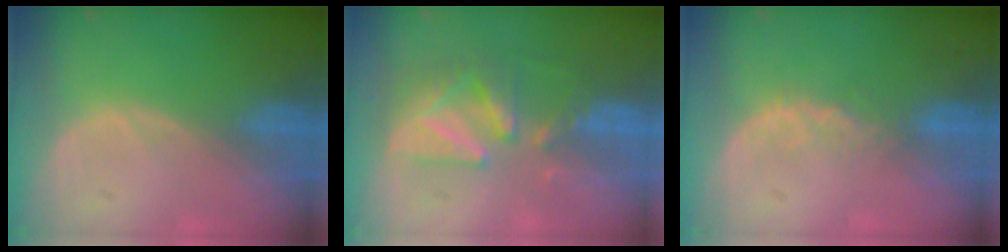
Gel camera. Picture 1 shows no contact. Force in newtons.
{"total": 8.6, "press": 7.7, "slide": 4.0}
{"total": 2.6, "press": 2.1, "slide": 1.5}